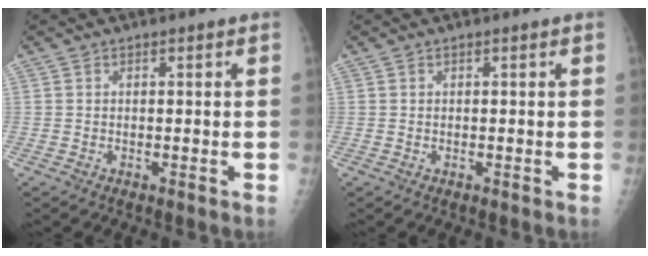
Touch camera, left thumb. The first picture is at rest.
{"total": 0.0}